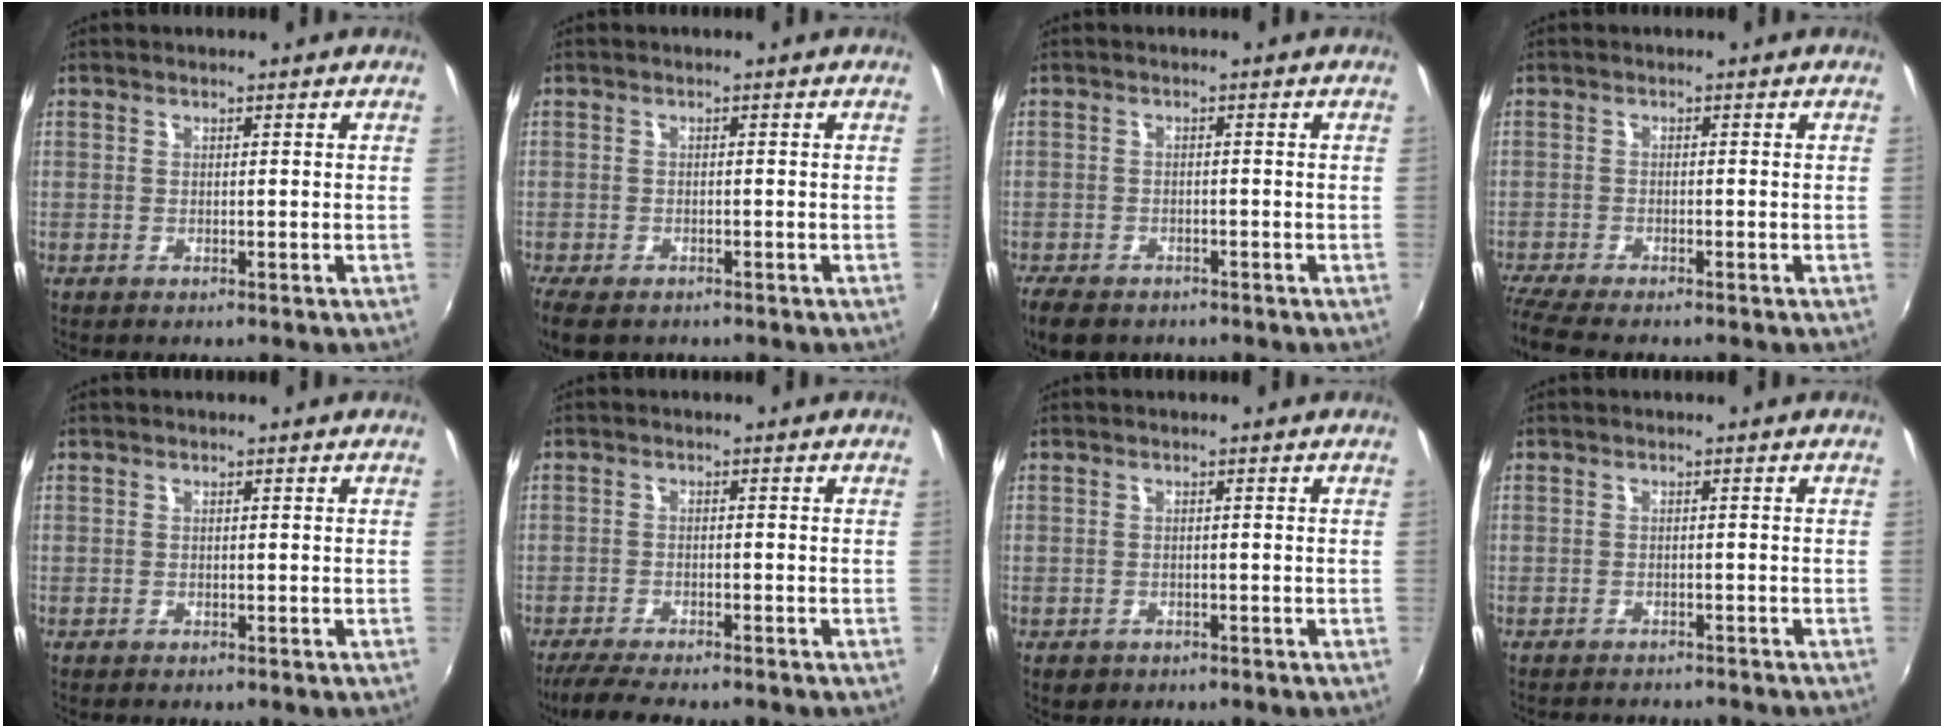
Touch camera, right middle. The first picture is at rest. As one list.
[{"total": 5.2, "force": [-3.7, 2.4, 2.8], "torque": [-0.070, -0.023, -0.066]}, {"total": 5.8, "force": [-4.3, 2.9, 2.7], "torque": [-0.074, -0.020, -0.076]}, {"total": 5.8, "force": [-5.1, 0.5, 2.6], "torque": [-0.074, -0.029, -0.094]}, {"total": 0.0}, {"total": 6.6, "force": [-5.6, 0.8, 3.3], "torque": [-0.083, -0.020, -0.096]}, {"total": 2.0, "force": [-1.0, 1.5, 0.7], "torque": [-0.017, -0.005, -0.013]}, {"total": 5.1, "force": [-4.8, 1.0, 1.6], "torque": [-0.042, -0.015, -0.069]}]